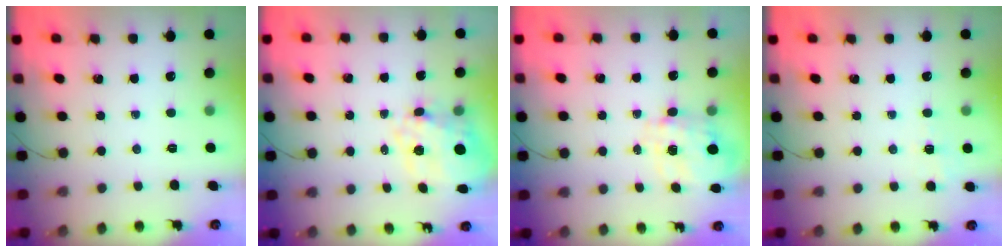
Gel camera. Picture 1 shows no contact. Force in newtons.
{"total": 13.1, "press": 12.7, "slide": 3.2}
{"total": 3.5, "press": 3.3, "slide": 1.0}
{"total": 2.0, "press": 1.0, "slide": 1.7}